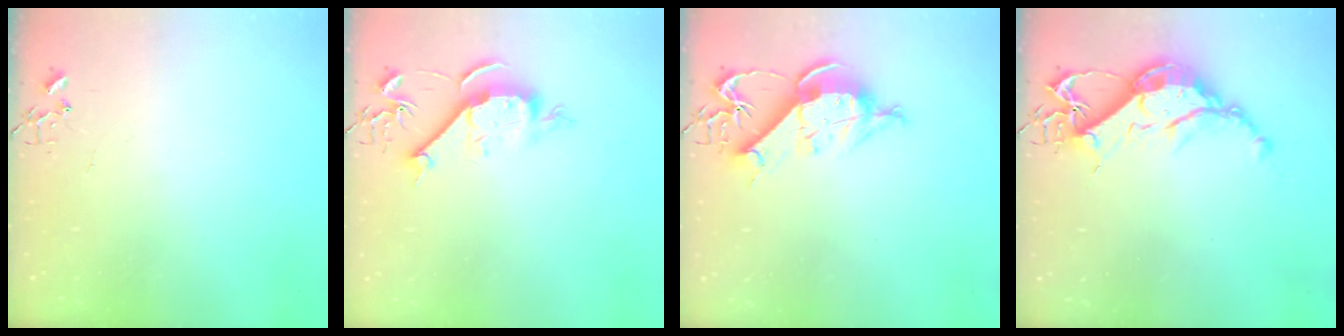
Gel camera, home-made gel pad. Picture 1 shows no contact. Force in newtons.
{"total": 10.4, "press": 10.4, "slide": 0.9}
{"total": 11.0, "press": 11.0, "slide": 1.3}
{"total": 13.8, "press": 13.8, "slide": 1.1}